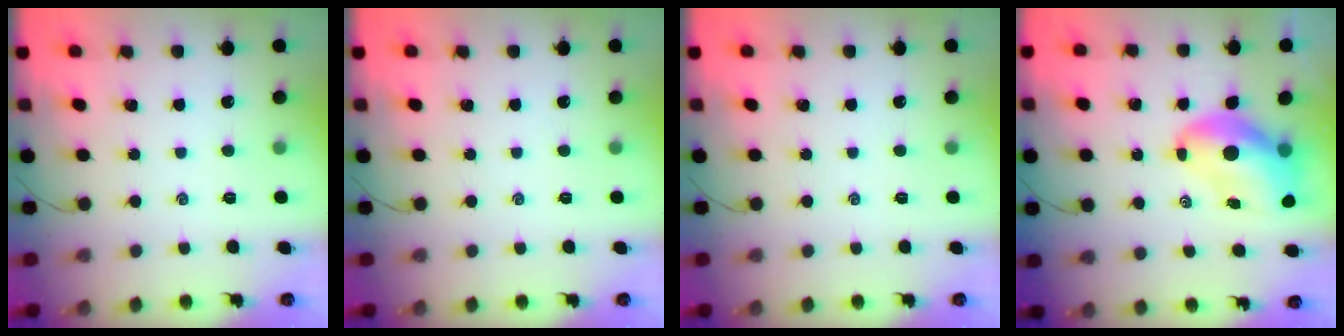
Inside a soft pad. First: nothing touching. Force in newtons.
{"total": 0.0}
{"total": 0.0}
{"total": 10.9, "press": 10.4, "slide": 3.1}